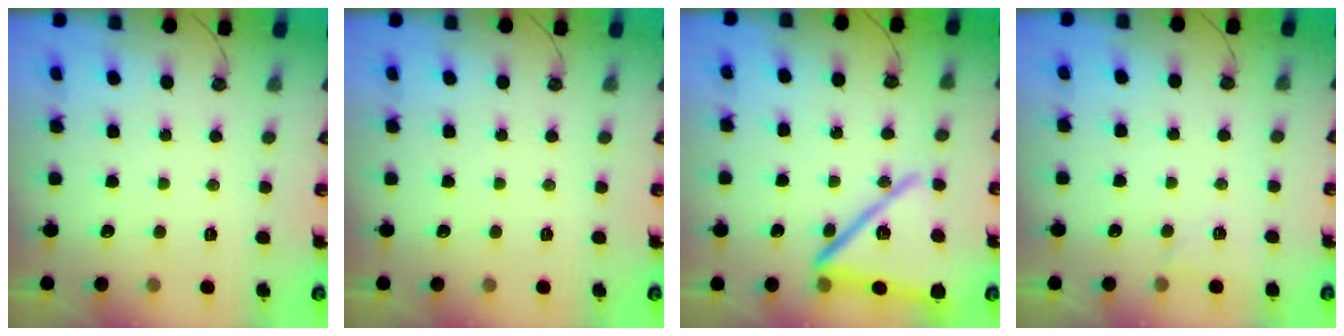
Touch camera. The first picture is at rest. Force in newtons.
{"total": 0.0}
{"total": 20.2, "press": 19.7, "slide": 4.7}
{"total": 3.1, "press": 2.3, "slide": 2.1}